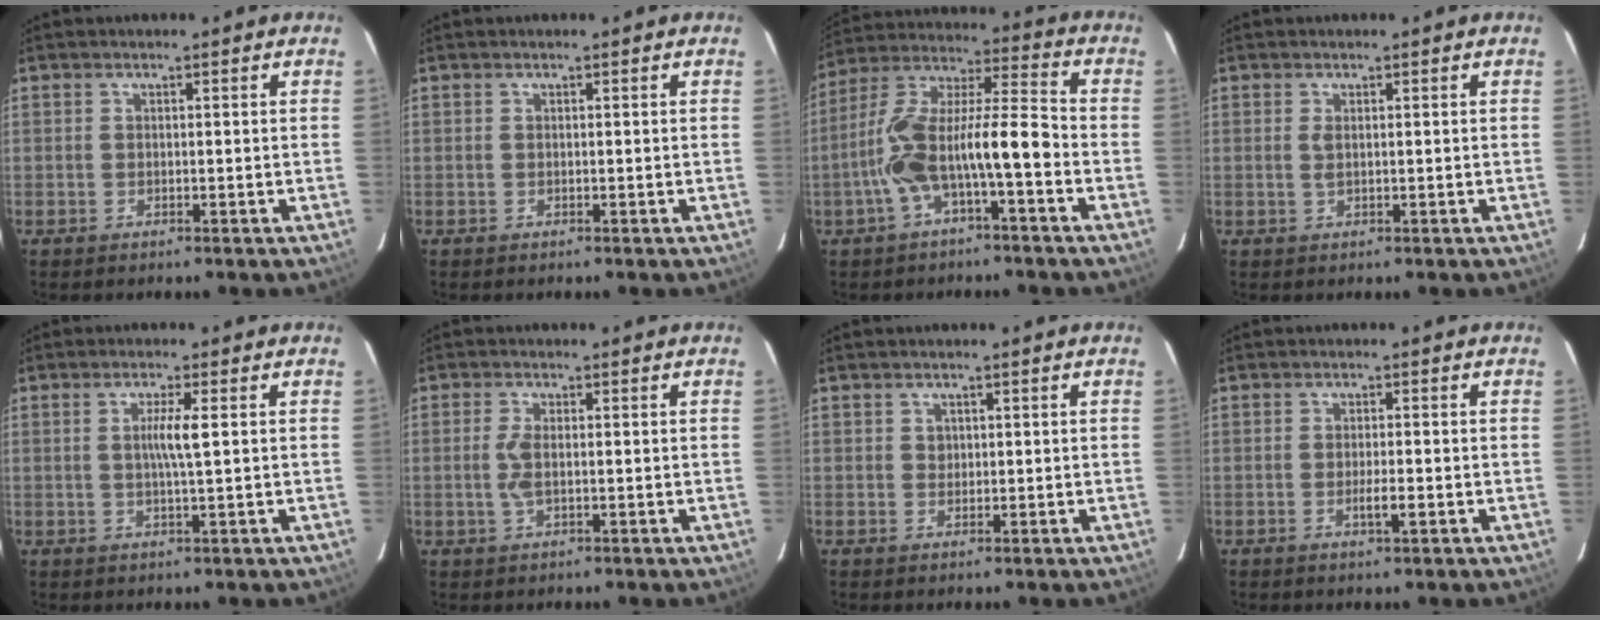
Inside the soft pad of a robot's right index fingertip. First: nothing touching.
{"total": 0.0}
{"total": 13.1, "force": [-4.2, 2.3, 12.2], "torque": [-0.242, 0.034, -0.075]}
{"total": 1.1, "force": [0.2, 0.2, 1.0], "torque": [-0.025, -0.002, 0.005]}
{"total": 3.5, "force": [0.5, -0.5, 3.4], "torque": [-0.067, -0.004, 0.007]}
{"total": 2.7, "force": [-0.2, 0.8, 2.6], "torque": [-0.062, -0.002, -0.003]}
{"total": 1.0, "force": [0.4, 0.9, 0.3], "torque": [-0.001, 0.000, 0.005]}
{"total": 2.4, "force": [-0.8, 0.2, 2.2], "torque": [-0.041, -0.002, -0.014]}